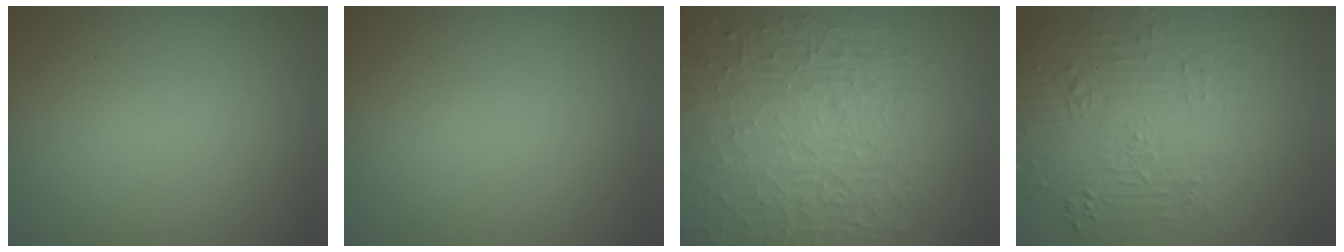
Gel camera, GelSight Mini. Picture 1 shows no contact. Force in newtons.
{"total": 0.0}
{"total": 10.4, "press": 6.6, "slide": 8.0}
{"total": 5.4, "press": 3.5, "slide": 4.1}